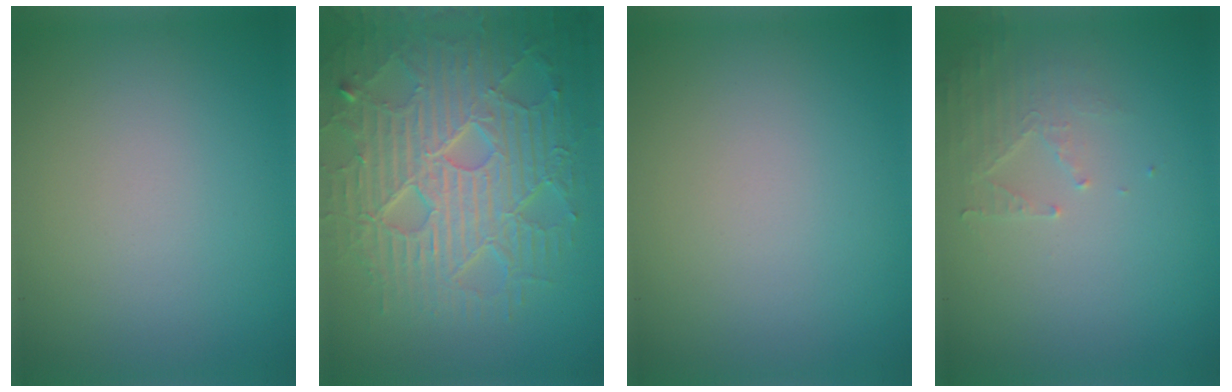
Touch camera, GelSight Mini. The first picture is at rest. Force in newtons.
{"total": 9.3, "press": 6.6, "slide": 6.6}
{"total": 0.0}
{"total": 2.0, "press": 1.9, "slide": 0.3}